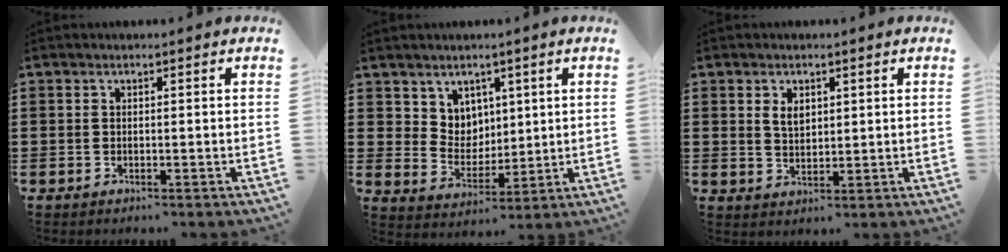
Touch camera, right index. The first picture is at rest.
{"total": 5.7, "force": [3.7, 4.4, 0.3], "torque": [-0.034, -0.003, 0.070]}
{"total": 2.8, "force": [1.1, 1.7, 1.9], "torque": [-0.033, 0.003, 0.018]}